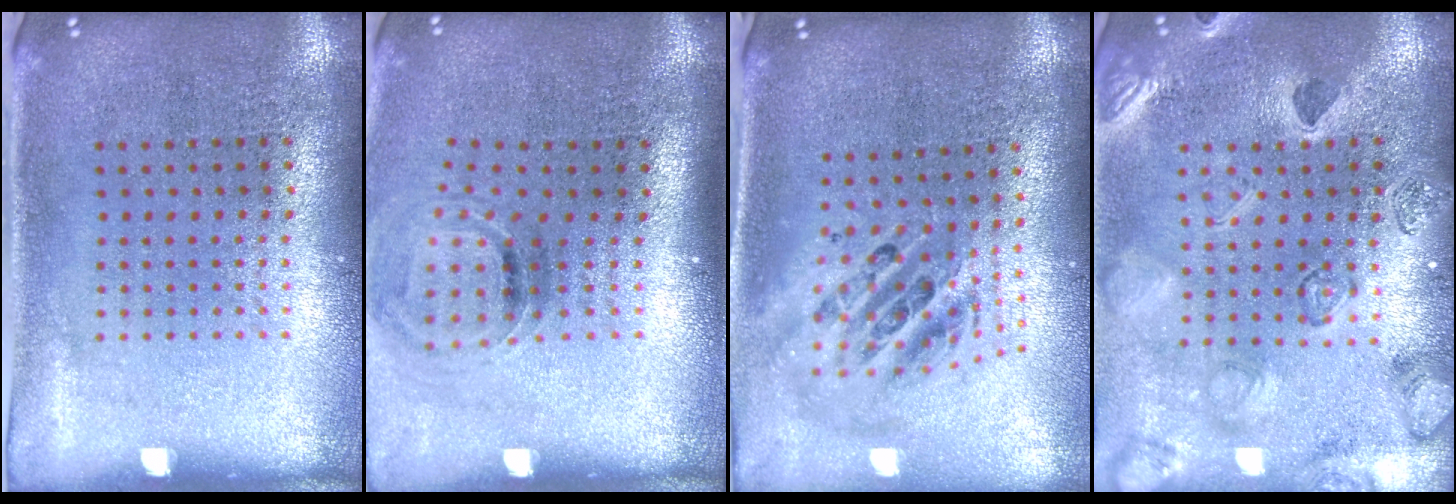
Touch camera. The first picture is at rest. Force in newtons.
{"total": 1.0, "press": 0.8, "slide": 0.5}
{"total": 2.4, "press": 1.8, "slide": 1.5}
{"total": 2.5, "press": 2.4, "slide": 0.5}